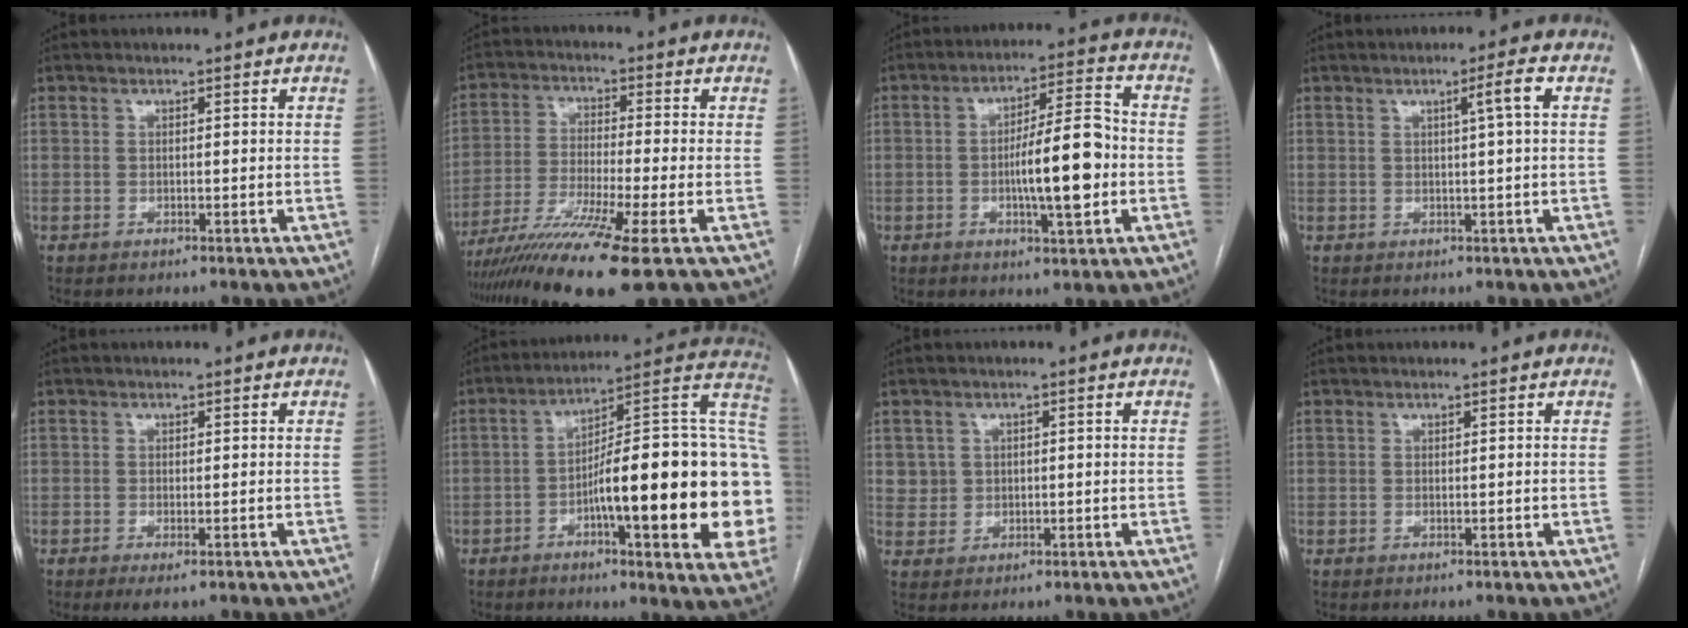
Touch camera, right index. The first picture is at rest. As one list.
[{"total": 12.8, "force": [-8.6, -1.7, 9.3], "torque": [-0.178, -0.035, -0.151]}, {"total": 11.3, "force": [-2.0, 1.9, 11.0], "torque": [-0.181, 0.010, -0.031]}, {"total": 3.2, "force": [0.8, -0.9, 3.0], "torque": [-0.048, 0.002, 0.013]}, {"total": 2.1, "force": [-1.5, 0.4, 1.5], "torque": [-0.019, -0.004, -0.020]}, {"total": 28.1, "force": [-4.1, 3.9, 27.5], "torque": [-0.303, 0.018, -0.061]}, {"total": 2.8, "force": [0.6, 2.8, 0.1], "torque": [0.004, 0.009, 0.014]}, {"total": 0.0}]